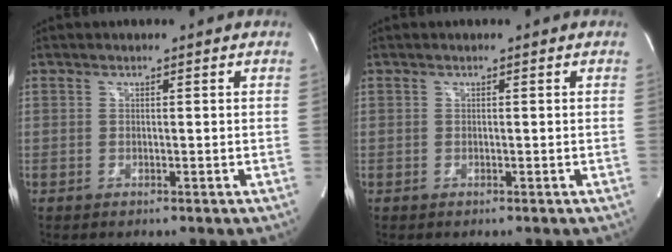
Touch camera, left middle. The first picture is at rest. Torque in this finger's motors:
{"motor_torque": [0.38, -0.30, 0.07, 0.01]}